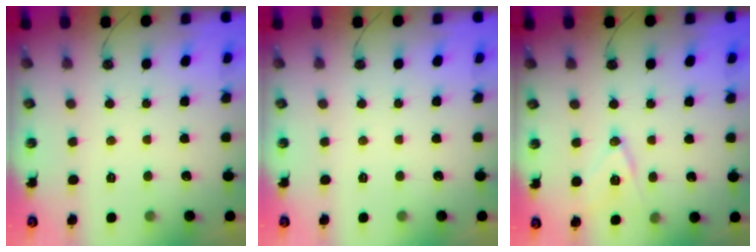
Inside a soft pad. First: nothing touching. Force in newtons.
{"total": 0.0}
{"total": 11.4, "press": 10.9, "slide": 3.4}